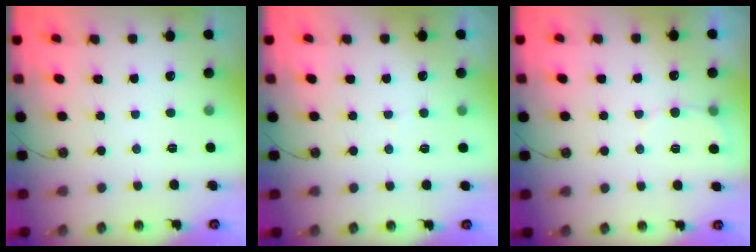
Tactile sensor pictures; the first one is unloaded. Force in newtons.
{"total": 2.8, "press": 2.6, "slide": 1.1}
{"total": 4.9, "press": 4.8, "slide": 1.3}